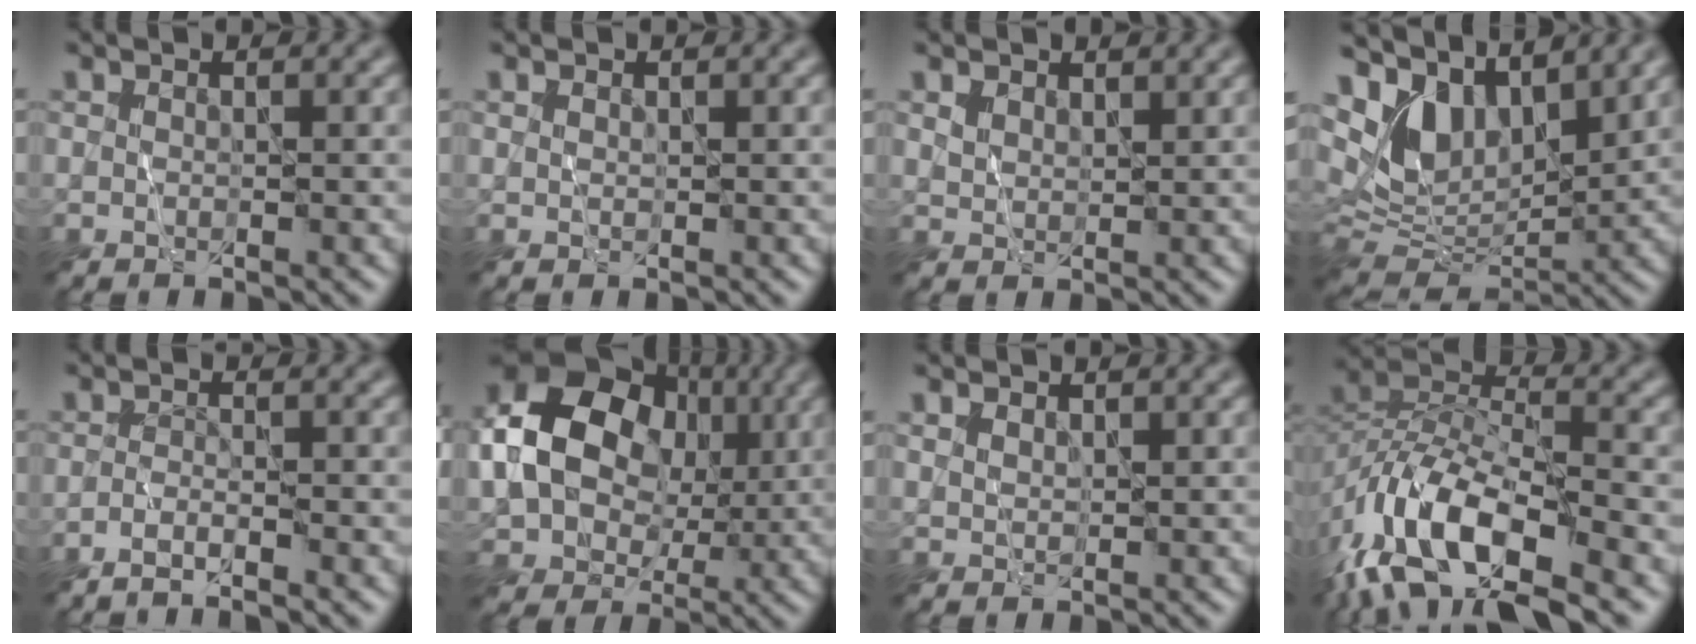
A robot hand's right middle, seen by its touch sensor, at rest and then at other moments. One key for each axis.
{"total": 0.6, "fx": 0.4, "fy": 0.4, "fz": 0.2, "tx": -0.005, "ty": -0.002, "tz": 0.008}
{"total": 1.5, "fx": 1.2, "fy": 0.8, "fz": 0.4, "tx": -0.016, "ty": -0.002, "tz": 0.027}
{"total": 6.4, "fx": 4.3, "fy": 3.4, "fz": 3.3, "tx": -0.065, "ty": -0.009, "tz": 0.085}
{"total": 1.8, "fx": -1.4, "fy": 0.1, "fz": 1.2, "tx": -0.022, "ty": 0.001, "tz": -0.034}
{"total": 12.2, "fx": 1.2, "fy": 9.3, "fz": 7.9, "tx": -0.155, "ty": 0.012, "tz": 0.011}
{"total": 1.2, "fx": 0.9, "fy": 0.7, "fz": 0.5, "tx": -0.012, "ty": -0.001, "tz": 0.019}
{"total": 12.9, "fx": -7.1, "fy": 6.1, "fz": 8.9, "tx": -0.166, "ty": -0.001, "tz": -0.142}